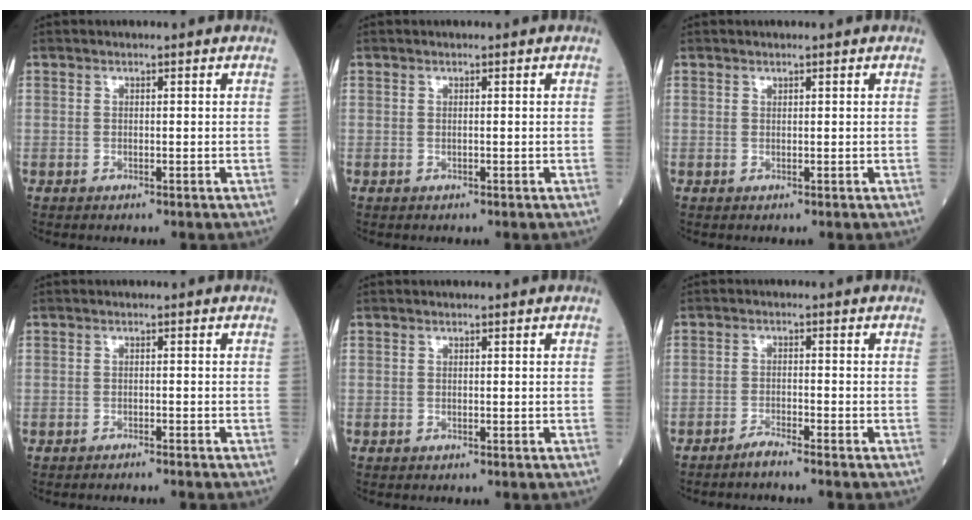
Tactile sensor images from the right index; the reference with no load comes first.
{"total": 0.0}
{"total": 0.0}
{"total": 2.8, "force": [-2.6, -0.4, 1.0], "torque": [-0.014, -0.001, -0.033]}
{"total": 0.0}
{"total": 2.3, "force": [-2.1, -0.6, 0.6], "torque": [-0.020, -0.004, -0.043]}